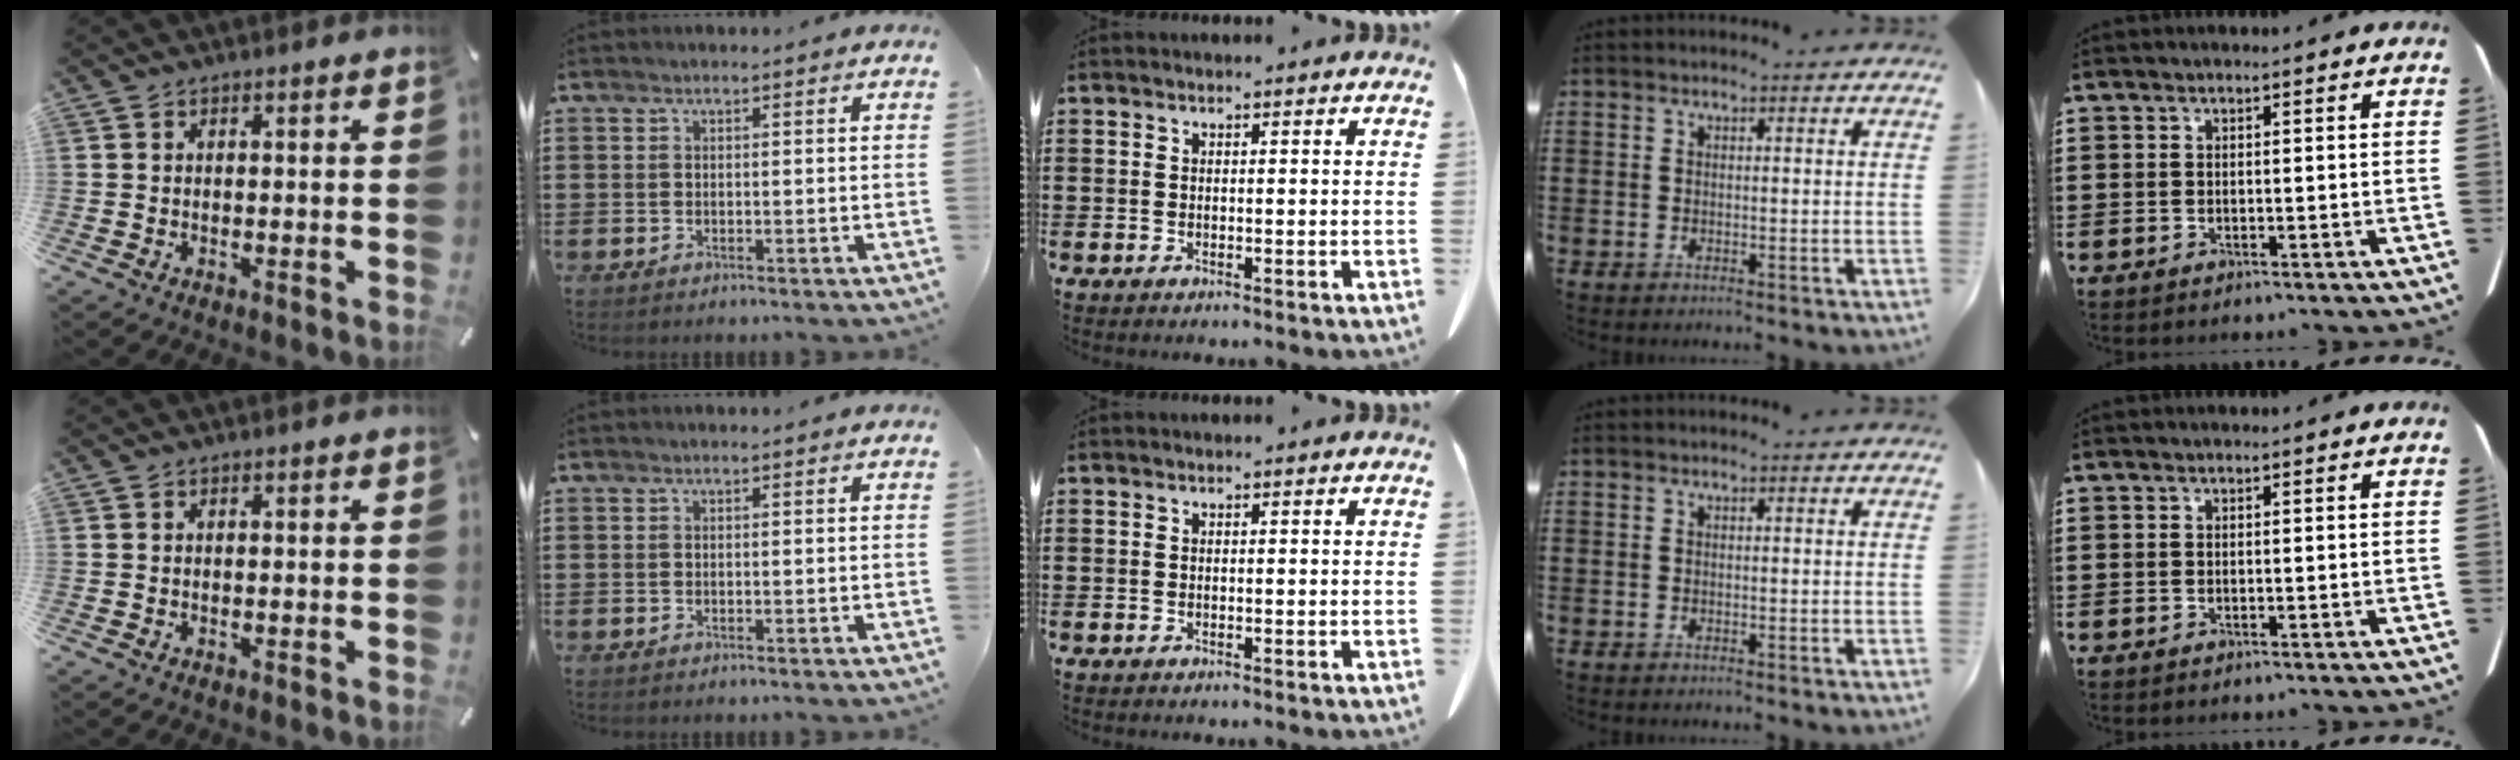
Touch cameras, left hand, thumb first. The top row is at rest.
{}